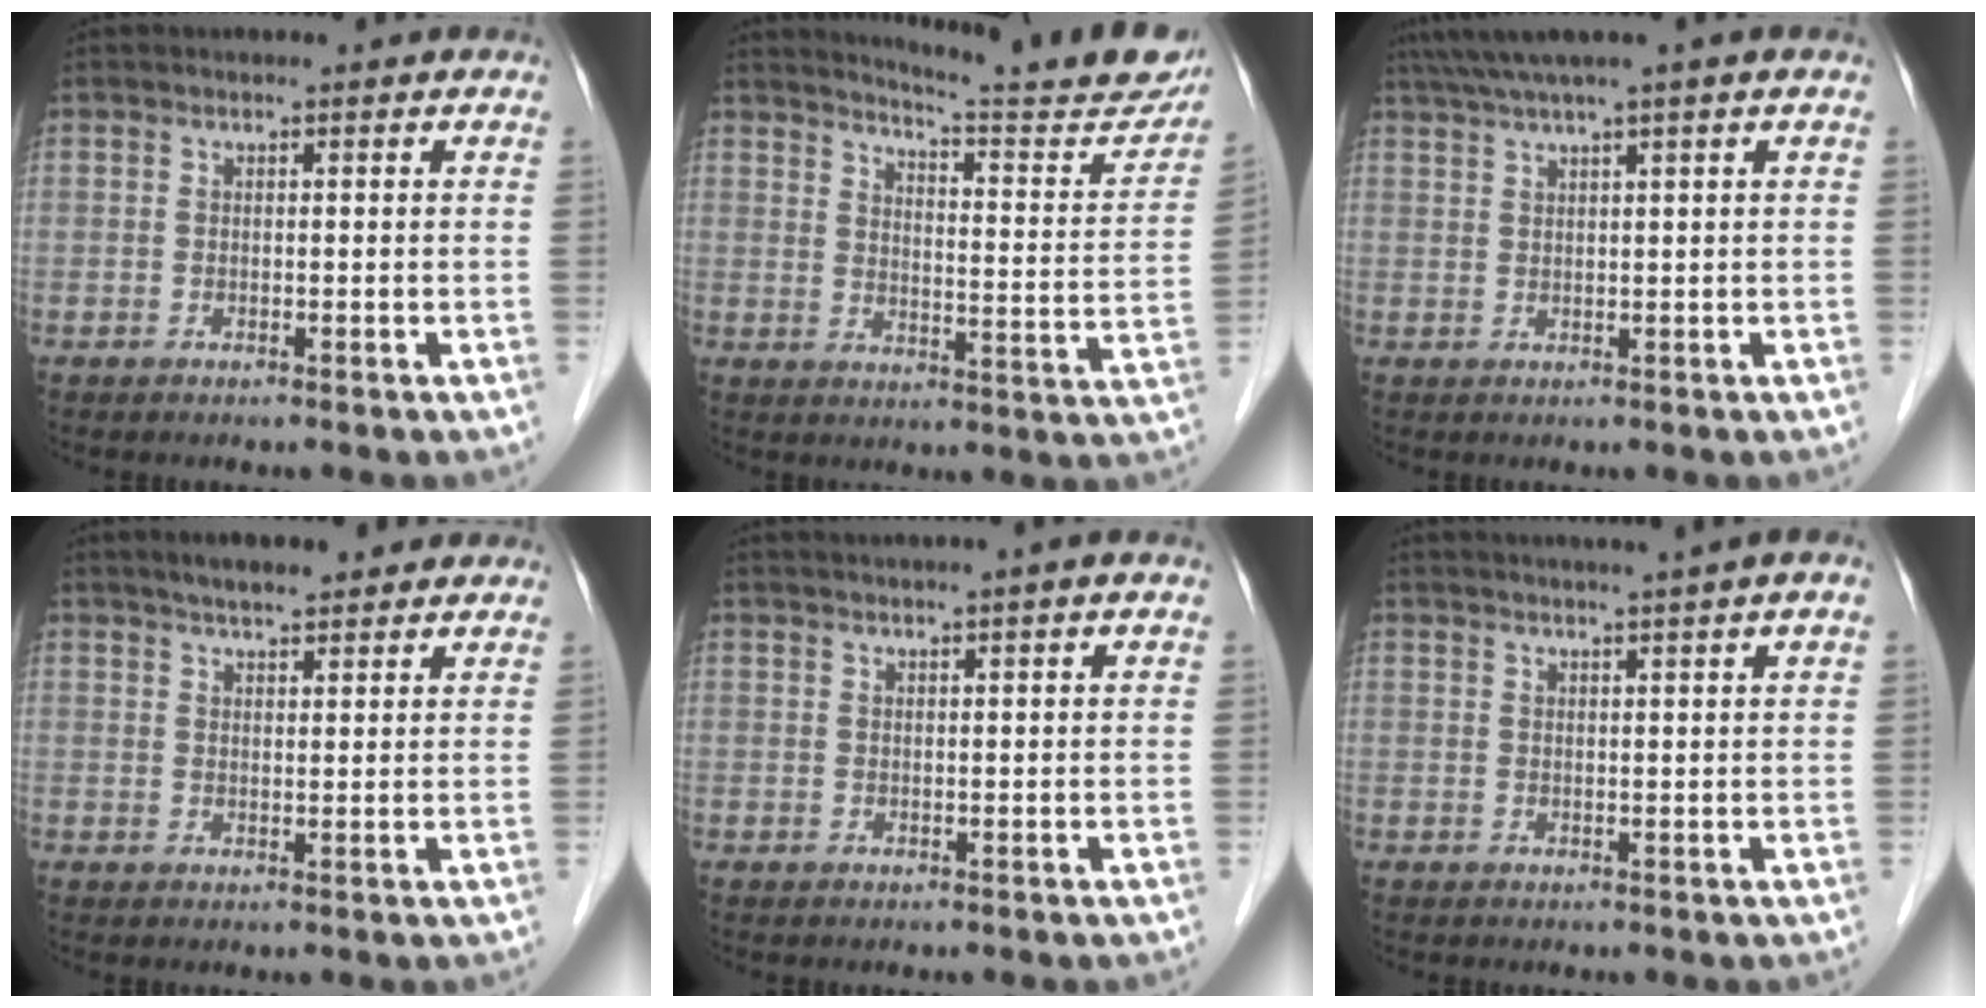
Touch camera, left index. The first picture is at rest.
{"total": 19.0, "force": [17.8, 1.1, 6.6], "torque": [-0.088, -0.081, 0.212]}
{"total": 5.3, "force": [3.8, -1.3, 3.4], "torque": [-0.063, 0.026, 0.070]}
{"total": 7.4, "force": [6.3, 1.5, 3.7], "torque": [-0.052, 0.025, 0.094]}
{"total": 3.9, "force": [3.0, -0.9, 2.2], "torque": [-0.030, 0.022, 0.052]}
{"total": 7.1, "force": [5.6, -1.0, 4.3], "torque": [-0.060, 0.022, 0.066]}